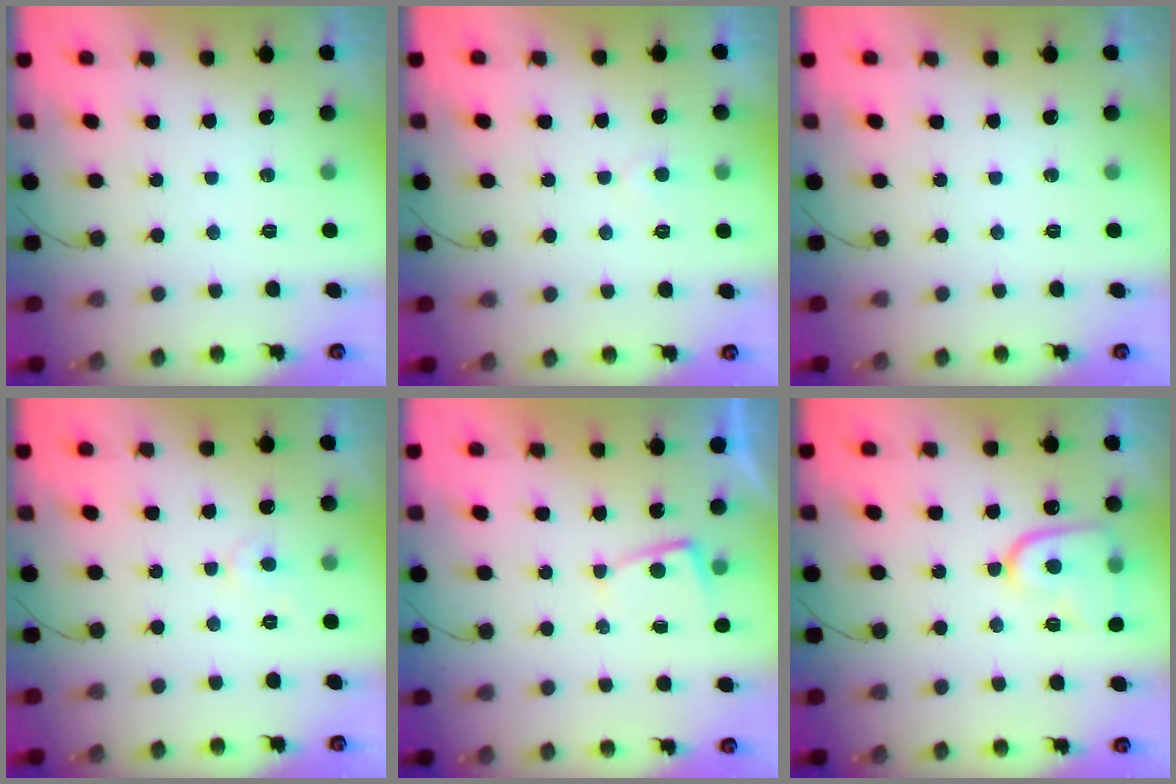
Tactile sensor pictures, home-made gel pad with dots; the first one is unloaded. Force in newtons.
{"total": 3.2, "press": 3.2, "slide": 0.3}
{"total": 0.0}
{"total": 3.6, "press": 3.5, "slide": 0.3}
{"total": 2.7, "press": 2.7, "slide": 0.3}
{"total": 12.3, "press": 12.3, "slide": 1.1}